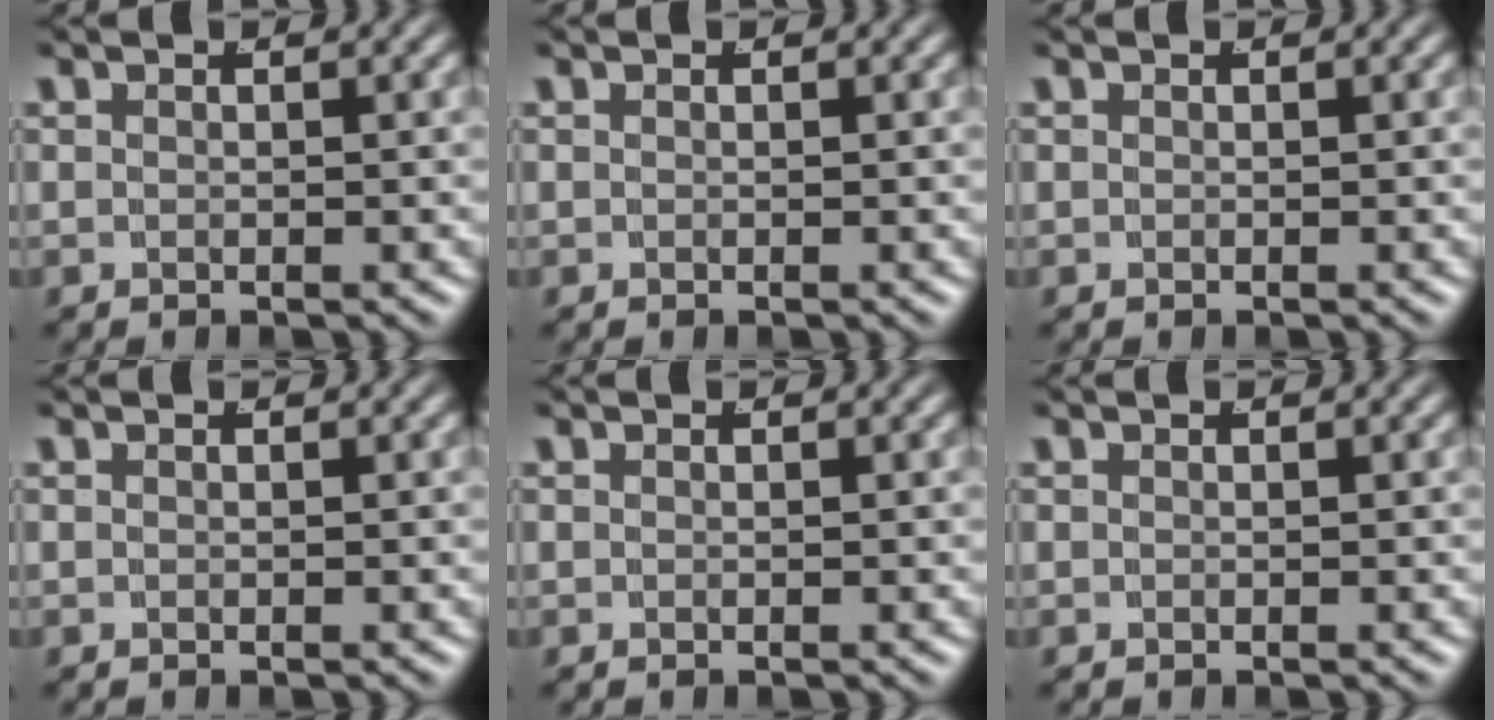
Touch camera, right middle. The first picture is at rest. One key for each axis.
{"total": 0.0}
{"total": 0.0}
{"total": 0.0}
{"total": 0.0}
{"total": 0.0}